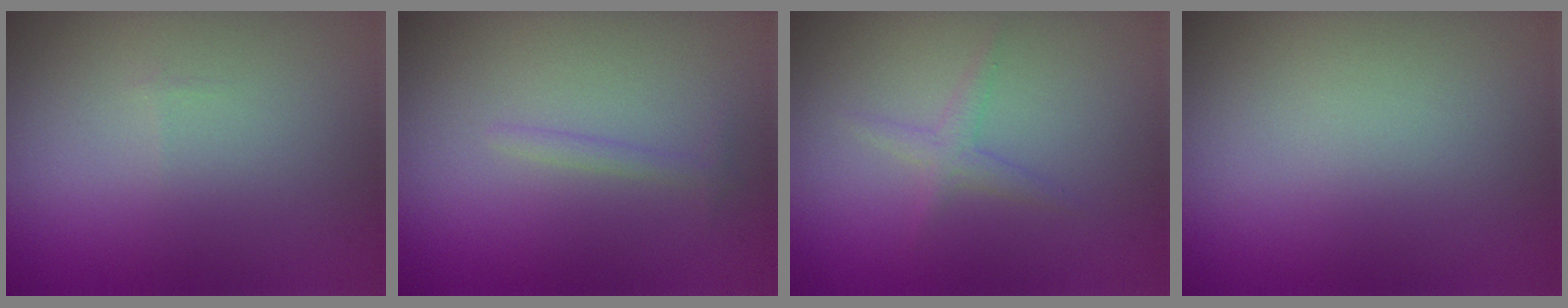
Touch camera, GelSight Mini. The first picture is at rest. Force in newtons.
{"total": 0.8, "press": 0.8, "slide": 0.0}
{"total": 1.3, "press": 1.3, "slide": 0.0}
{"total": 0.0}